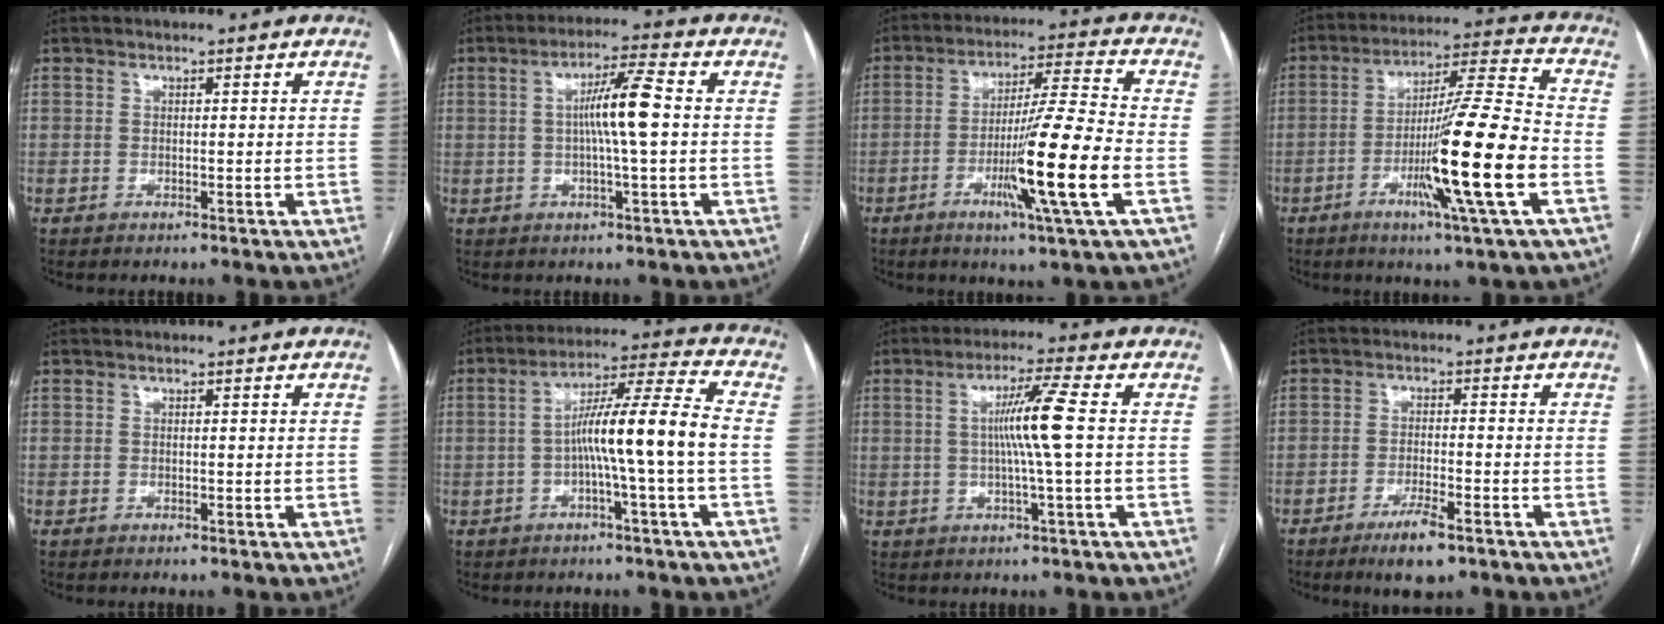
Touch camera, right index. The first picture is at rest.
{"total": 7.3, "force": [0.3, -0.2, 7.3], "torque": [-0.130, 0.007, 0.002]}
{"total": 13.7, "force": [-4.2, -1.4, 13.0], "torque": [-0.231, -0.016, -0.077]}
{"total": 16.6, "force": [-4.9, -1.2, 15.8], "torque": [-0.275, -0.013, -0.091]}
{"total": 0.0}
{"total": 10.9, "force": [-1.6, -1.3, 10.7], "torque": [-0.180, 0.019, -0.030]}
{"total": 7.0, "force": [0.4, -1.4, 6.9], "torque": [-0.122, 0.004, 0.010]}
{"total": 5.9, "force": [-3.9, 1.0, 4.3], "torque": [-0.082, -0.009, -0.062]}